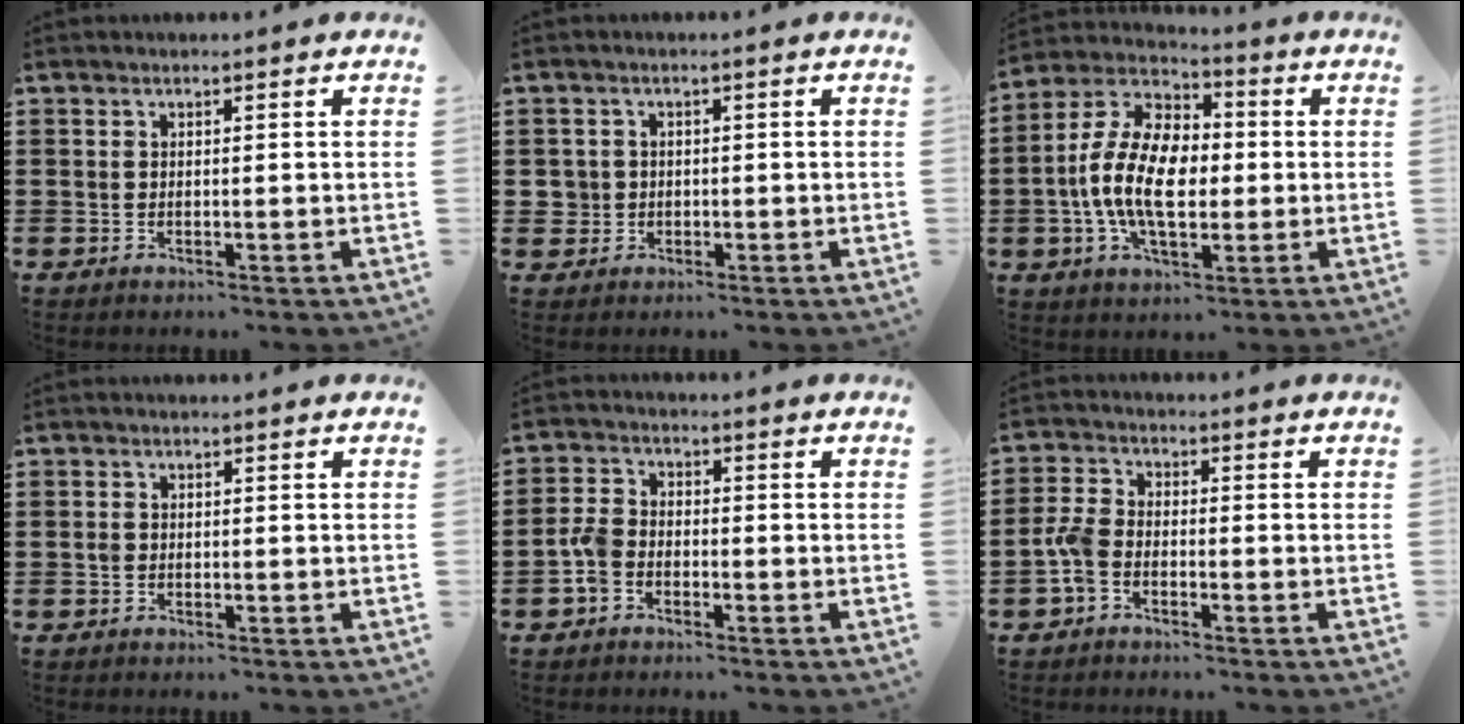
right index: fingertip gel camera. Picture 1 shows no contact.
{"total": 2.4, "force": [-0.6, 2.4, 0.3], "torque": [-0.024, 0.000, -0.017]}
{"total": 12.0, "force": [-1.3, 7.1, 9.6], "torque": [-0.225, 0.004, -0.028]}
{"total": 0.8, "force": [-0.2, 0.7, 0.4], "torque": [-0.017, 0.000, -0.007]}
{"total": 3.8, "force": [-1.9, 2.5, 2.2], "torque": [-0.072, 0.001, -0.045]}
{"total": 3.9, "force": [-2.0, 2.2, 2.6], "torque": [-0.075, 0.001, -0.046]}